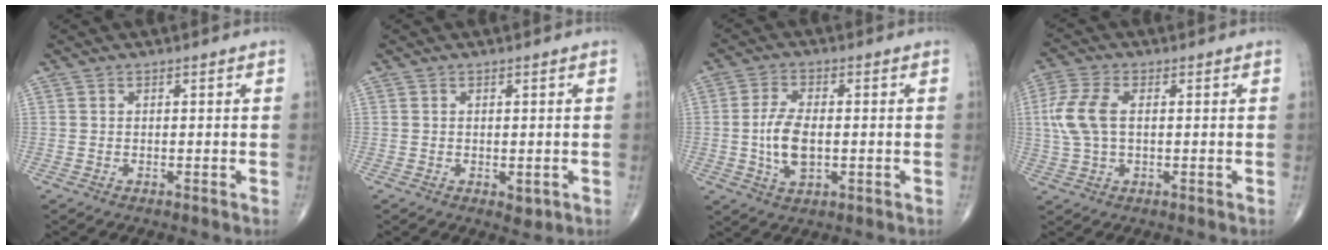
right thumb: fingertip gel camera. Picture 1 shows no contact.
{"total": 1.6, "force": [-0.3, 1.0, 1.2], "torque": [-0.009, -0.002, 0.000]}
{"total": 7.6, "force": [-0.7, 3.9, 6.5], "torque": [-0.128, 0.000, -0.011]}
{"total": 8.3, "force": [0.8, 4.6, 6.8], "torque": [-0.170, 0.012, 0.015]}